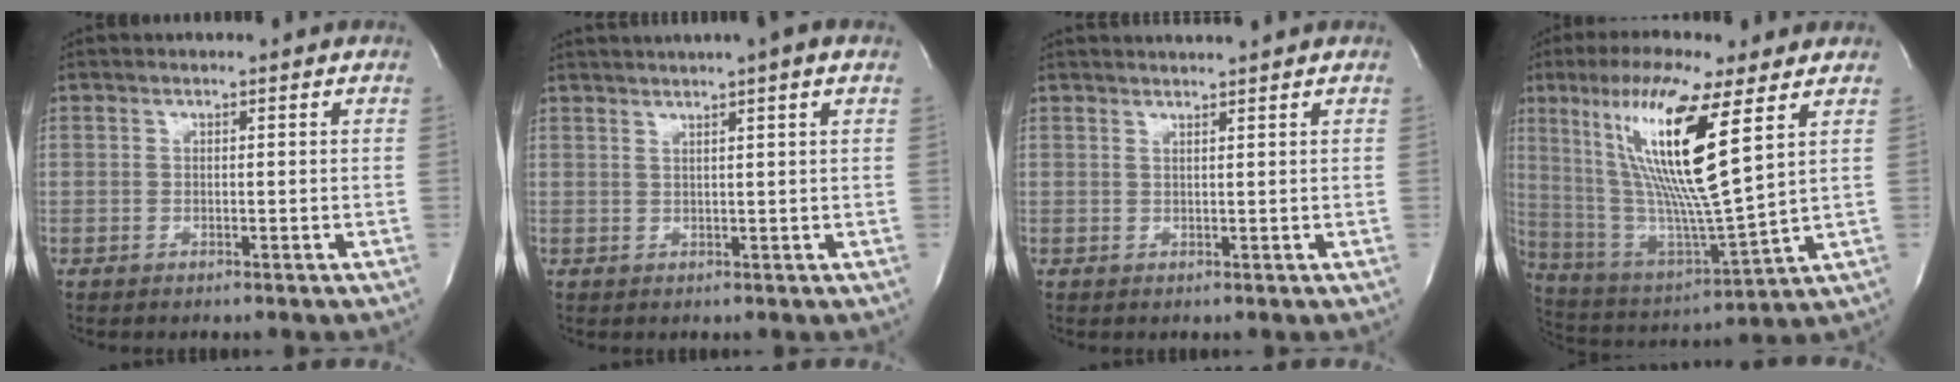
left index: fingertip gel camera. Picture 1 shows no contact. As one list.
[{"total": 6.0, "force": [4.3, -0.7, 4.1], "torque": [-0.069, 0.021, 0.056]}, {"total": 3.6, "force": [3.4, -0.7, 1.1], "torque": [-0.016, 0.009, 0.042]}, {"total": 18.8, "force": [7.6, 0.7, 17.2], "torque": [-0.351, -0.015, 0.136]}]